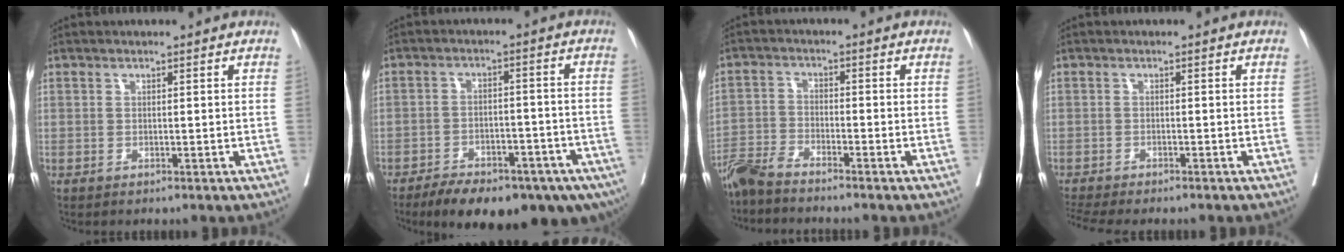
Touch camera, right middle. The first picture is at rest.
{"total": 18.9, "force": [-13.0, 7.2, 11.7], "torque": [-0.150, 0.005, -0.176]}
{"total": 4.7, "force": [-4.4, -0.2, 1.6], "torque": [-0.032, -0.016, -0.092]}
{"total": 7.3, "force": [-6.6, 0.8, 3.1], "torque": [-0.045, -0.003, -0.102]}